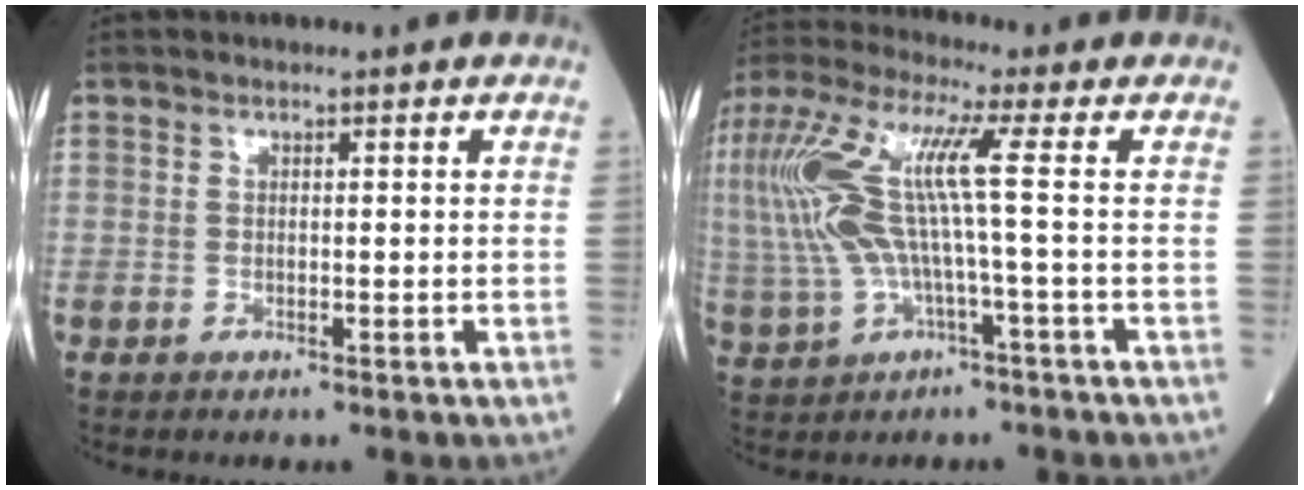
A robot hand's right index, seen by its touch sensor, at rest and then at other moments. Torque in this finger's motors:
{"motor_torque": [1.75, 0.39, 0.90, 0.21]}